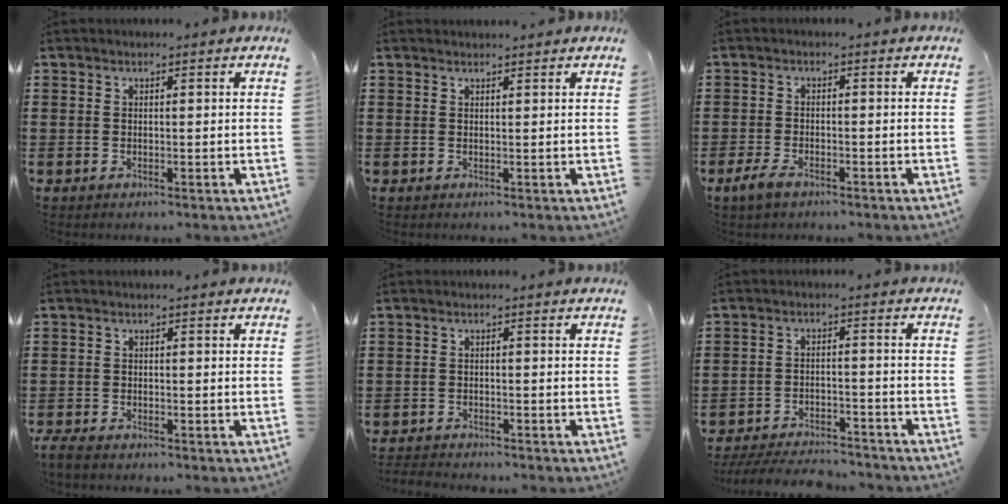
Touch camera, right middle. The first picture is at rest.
{"total": 0.9, "force": [0.9, -0.2, 0.0], "torque": [-0.004, -0.003, 0.019]}
{"total": 2.7, "force": [-1.8, 1.0, 1.8], "torque": [-0.053, -0.005, -0.039]}
{"total": 1.8, "force": [-1.6, 0.3, 0.7], "torque": [-0.029, -0.004, -0.035]}
{"total": 2.1, "force": [-2.1, 0.1, 0.0], "torque": [-0.007, -0.004, -0.044]}
{"total": 5.4, "force": [-5.2, 0.6, 1.2], "torque": [-0.031, -0.001, -0.105]}